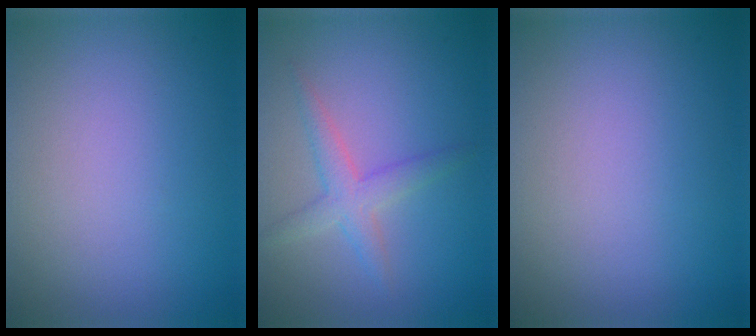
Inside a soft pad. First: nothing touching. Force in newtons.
{"total": 2.5, "press": 2.5, "slide": 0.1}
{"total": 0.0}